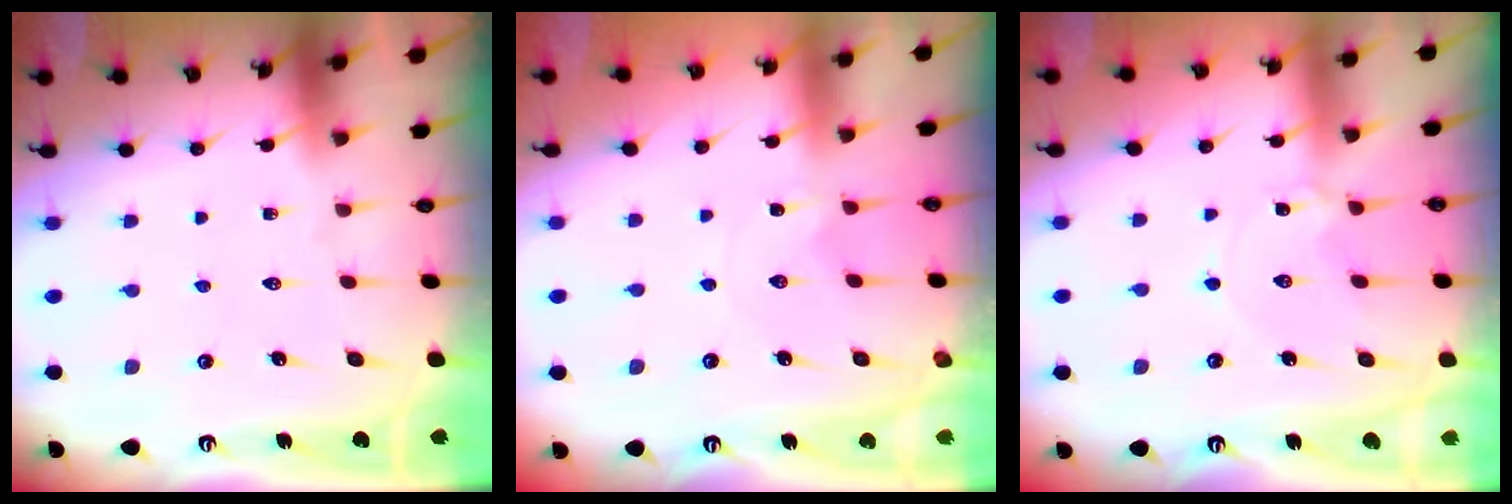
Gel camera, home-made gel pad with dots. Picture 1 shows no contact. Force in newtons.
{"total": 0.0}
{"total": 2.2, "press": 2.2, "slide": 0.2}